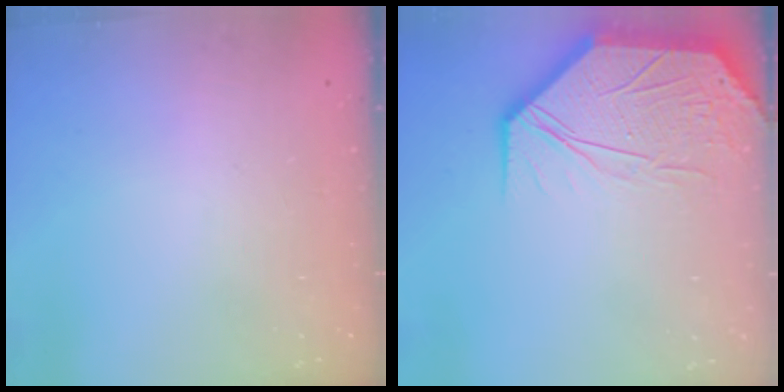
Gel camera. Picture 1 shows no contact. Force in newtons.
{"total": 13.6, "press": 13.5, "slide": 1.2}